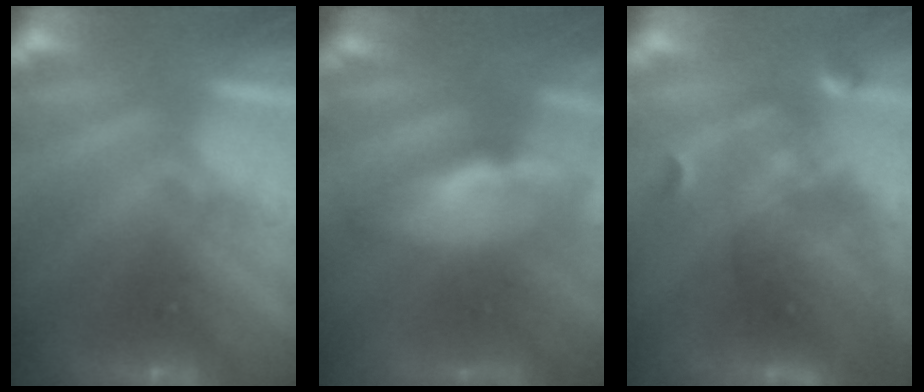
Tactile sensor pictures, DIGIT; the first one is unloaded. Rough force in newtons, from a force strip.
{"total": 5.7}
{"total": 5.7}